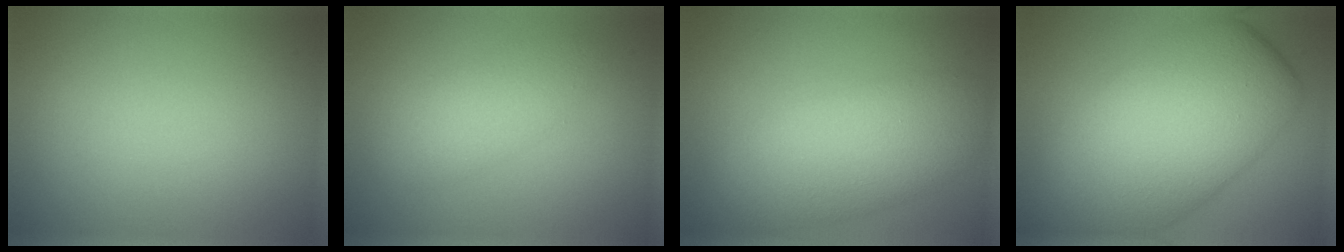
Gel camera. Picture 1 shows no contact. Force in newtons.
{"total": 2.9, "press": 2.8, "slide": 0.2}
{"total": 6.1, "press": 6.1, "slide": 0.4}
{"total": 13.3, "press": 13.3, "slide": 0.7}